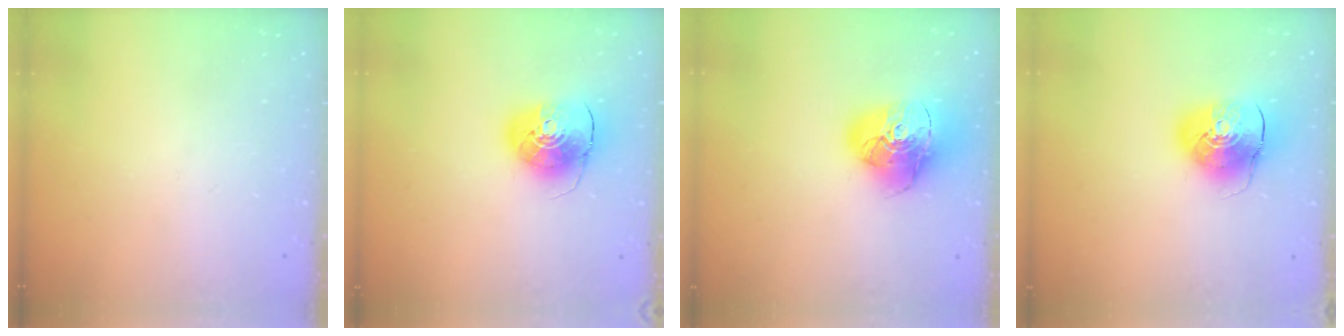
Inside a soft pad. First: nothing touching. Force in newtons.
{"total": 9.8, "press": 9.7, "slide": 1.4}
{"total": 20.1, "press": 20.0, "slide": 2.6}
{"total": 10.7, "press": 10.6, "slide": 1.8}